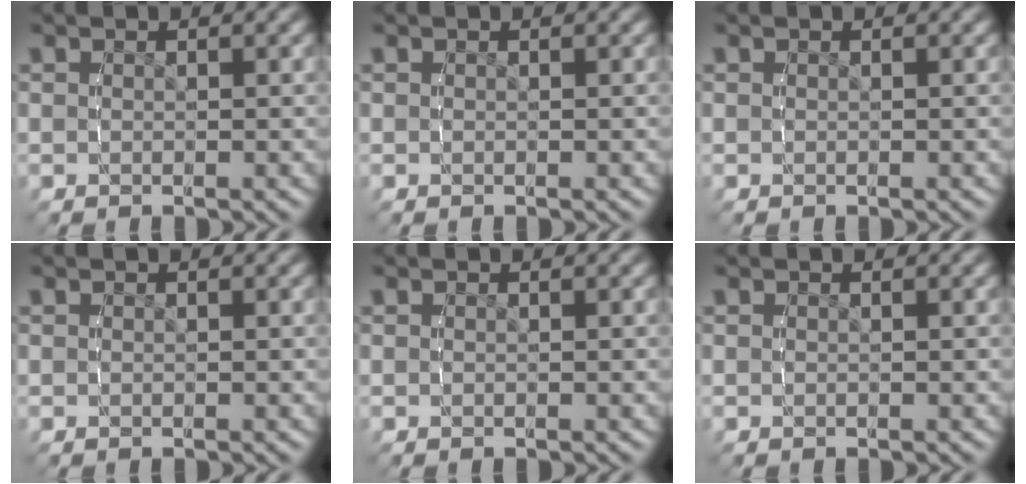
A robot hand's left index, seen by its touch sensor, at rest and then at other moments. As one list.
[{"total": 0.0}, {"total": 0.0}, {"total": 0.0}, {"total": 0.0}, {"total": 0.0}]